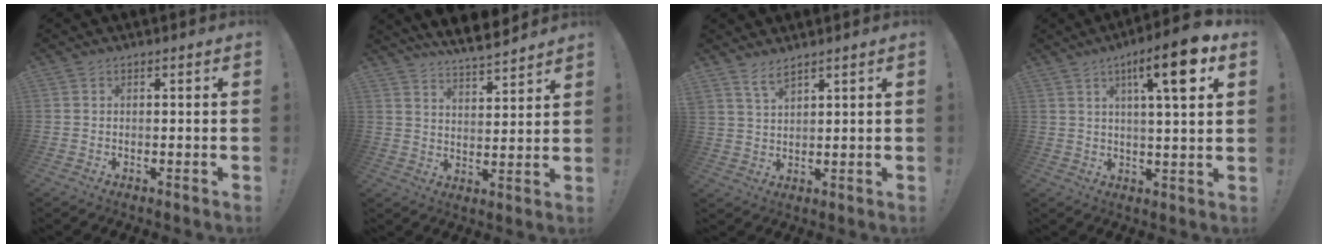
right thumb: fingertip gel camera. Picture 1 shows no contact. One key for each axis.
{"total": 7.8, "fx": 7.2, "fy": 1.1, "fz": 2.8, "tx": -0.046, "ty": -0.063, "tz": 0.128}
{"total": 4.0, "fx": 3.4, "fy": 0.7, "fz": 2.1, "tx": -0.044, "ty": -0.021, "tz": 0.062}
{"total": 12.7, "fx": 5.0, "fy": 2.5, "fz": 11.4, "tx": -0.163, "ty": -0.014, "tz": 0.067}